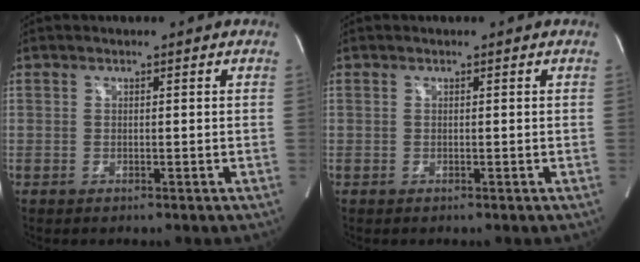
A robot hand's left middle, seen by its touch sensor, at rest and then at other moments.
{"total": 0.0}